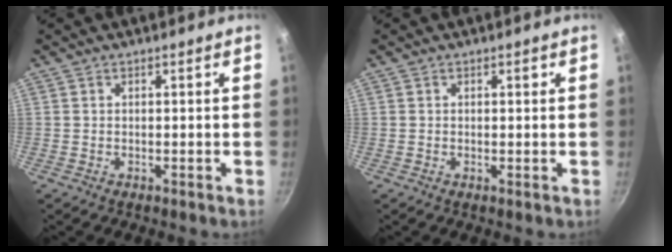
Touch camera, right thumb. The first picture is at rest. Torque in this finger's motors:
{"motor_torque": [0.09, -0.06, -0.04, 0.46, 0.06]}